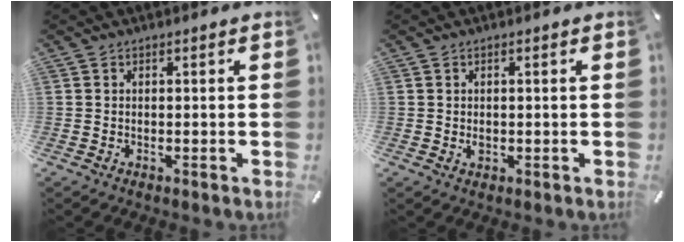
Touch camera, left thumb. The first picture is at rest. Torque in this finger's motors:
{"motor_torque": [-0.14, 0.31, 0.06, 0.08, 0.01]}